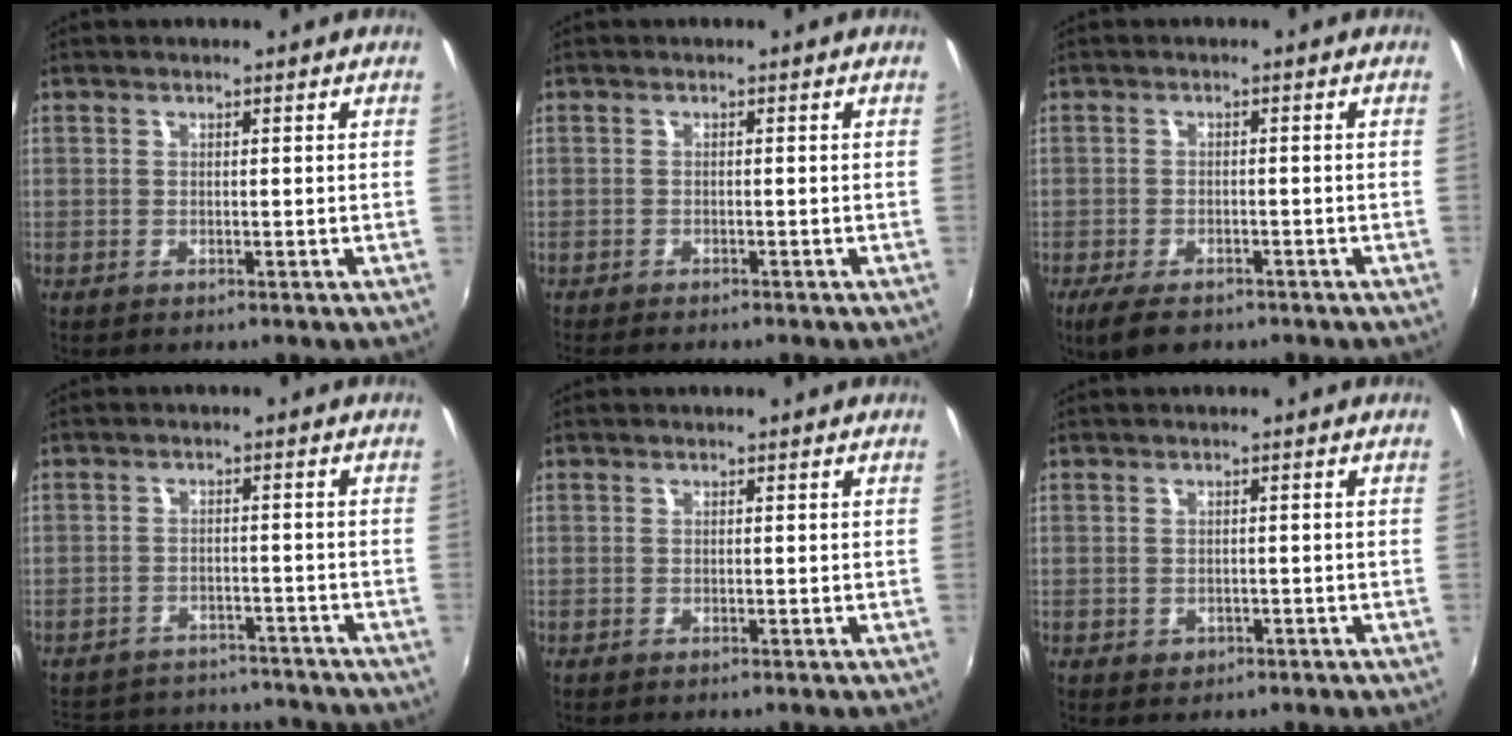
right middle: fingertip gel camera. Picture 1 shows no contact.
{"total": 3.9, "force": [-3.6, 0.4, 1.5], "torque": [-0.033, -0.017, -0.058]}
{"total": 6.1, "force": [-4.5, 2.3, 3.4], "torque": [-0.084, -0.020, -0.076]}
{"total": 14.7, "force": [-12.9, 5.6, 4.2], "torque": [-0.107, 0.034, -0.170]}
{"total": 0.0}
{"total": 1.2, "force": [-0.5, 1.0, 0.4], "torque": [-0.005, -0.003, -0.004]}